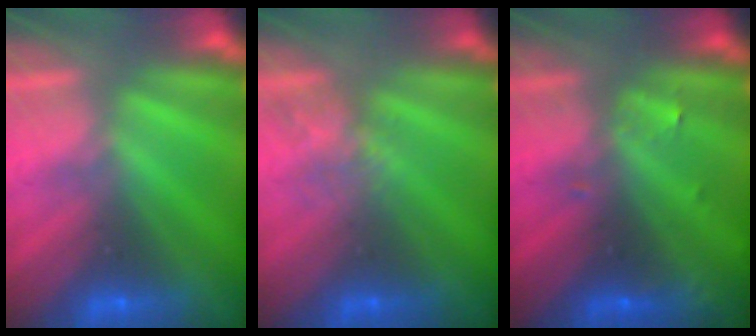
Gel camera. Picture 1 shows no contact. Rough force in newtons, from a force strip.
{"total": 2.1}
{"total": 2.9}